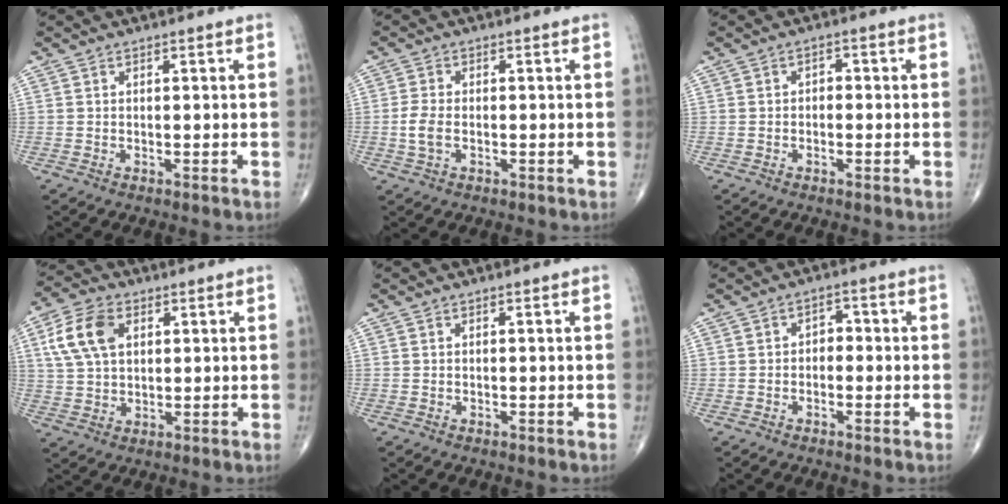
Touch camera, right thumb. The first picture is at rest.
{"total": 3.6, "force": [-0.7, 2.0, 2.9], "torque": [-0.067, 0.006, -0.015]}
{"total": 1.6, "force": [-0.3, 1.2, 1.0], "torque": [-0.003, 0.006, -0.011]}
{"total": 9.9, "force": [3.2, 6.3, 7.0], "torque": [-0.131, 0.004, 0.059]}
{"total": 0.0}
{"total": 2.7, "force": [-0.4, 2.0, 1.8], "torque": [-0.007, 0.014, -0.017]}